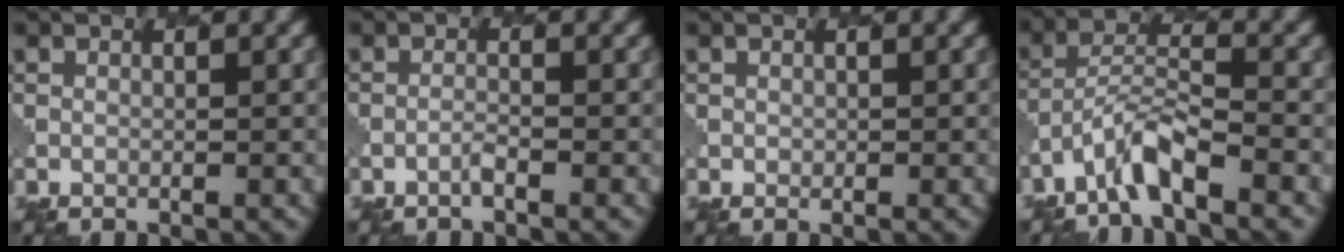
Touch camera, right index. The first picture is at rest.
{"total": 0.5, "force": [-0.4, 0.0, 0.3], "torque": [-0.005, 0.003, -0.012]}
{"total": 0.6, "force": [0.2, 0.6, 0.2], "torque": [-0.003, -0.006, 0.007]}
{"total": 3.8, "force": [-2.9, 0.6, 2.4], "torque": [-0.048, 0.007, -0.062]}